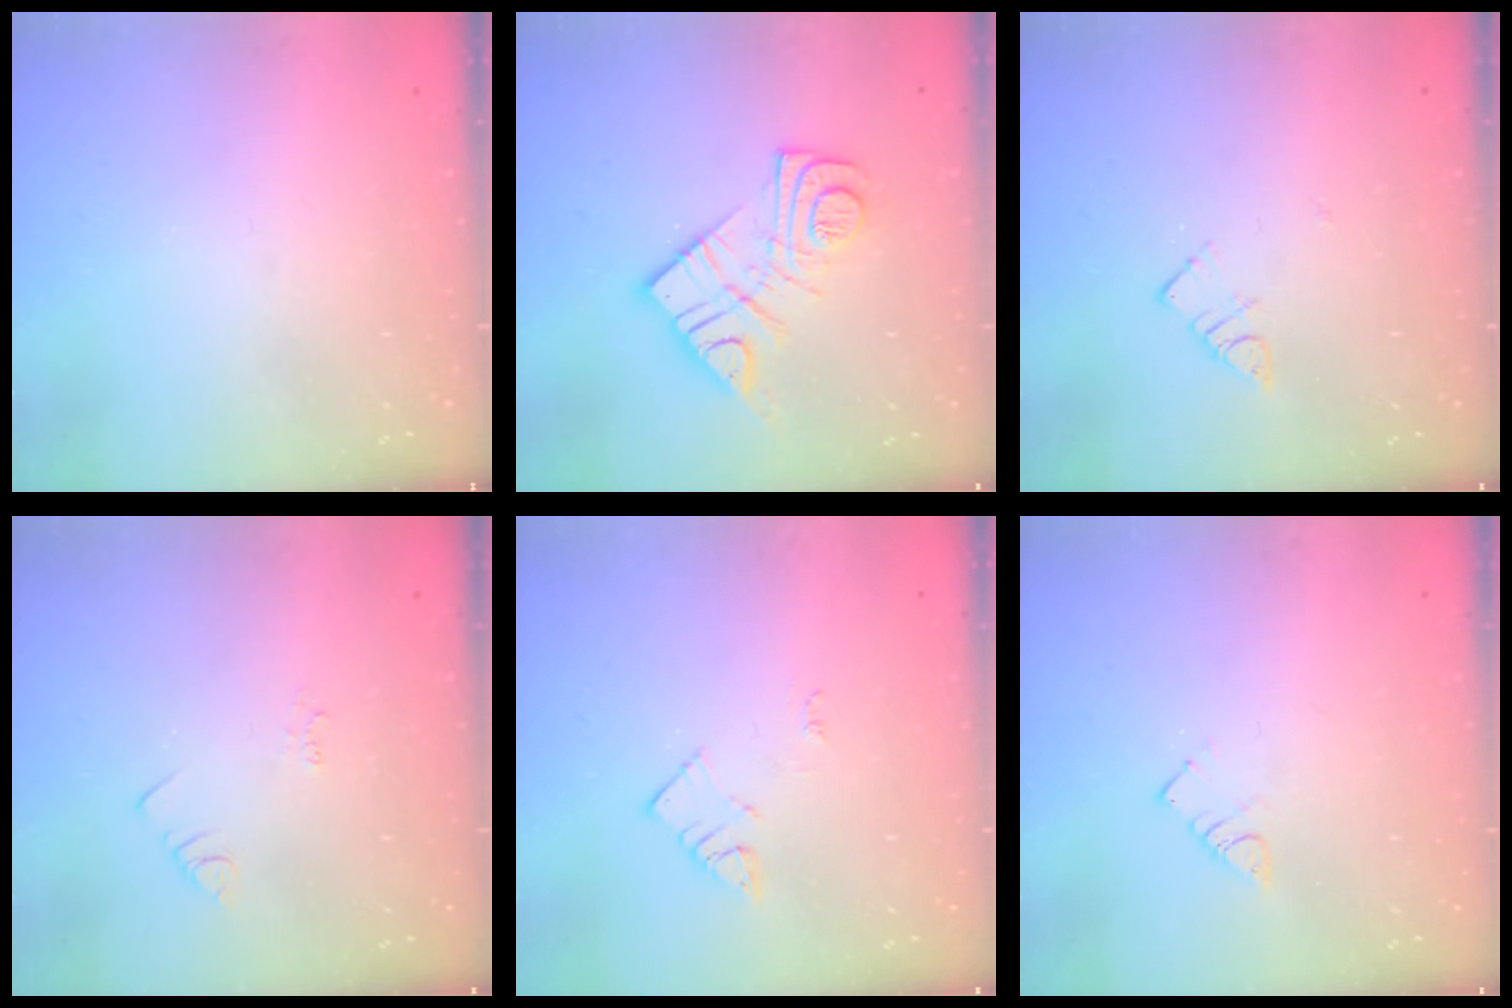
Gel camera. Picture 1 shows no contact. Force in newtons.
{"total": 13.9, "press": 13.8, "slide": 1.2}
{"total": 4.1, "press": 4.0, "slide": 0.5}
{"total": 2.2, "press": 2.1, "slide": 0.4}
{"total": 2.7, "press": 2.6, "slide": 0.4}
{"total": 2.9, "press": 2.9, "slide": 0.5}